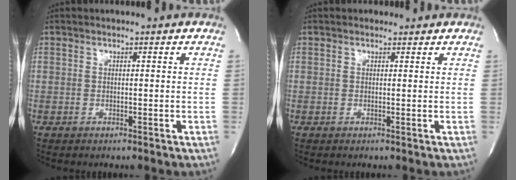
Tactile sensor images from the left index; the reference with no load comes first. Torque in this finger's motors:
{"motor_torque": [0.95, -0.99, 0.15, 0.02]}